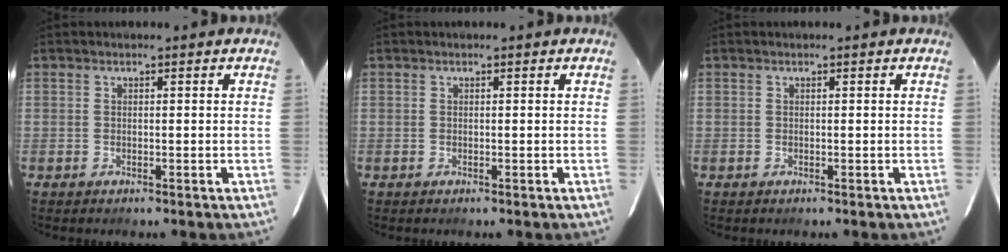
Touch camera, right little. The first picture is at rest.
{"total": 0.0}
{"total": 0.0}